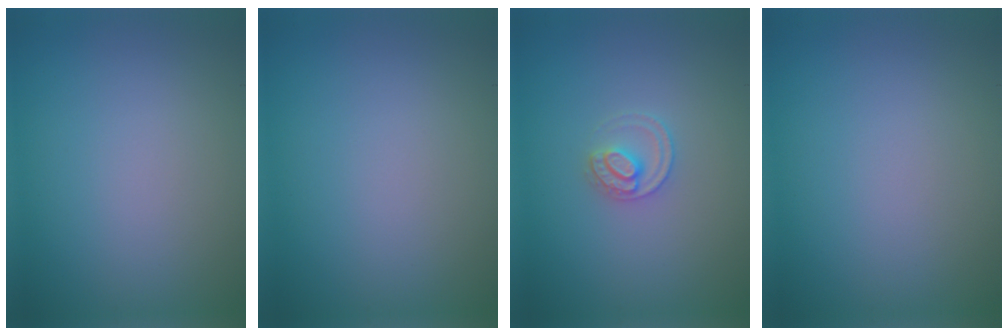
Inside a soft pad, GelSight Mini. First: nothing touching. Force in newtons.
{"total": 0.0}
{"total": 2.1, "press": 2.1, "slide": 0.2}
{"total": 0.0}